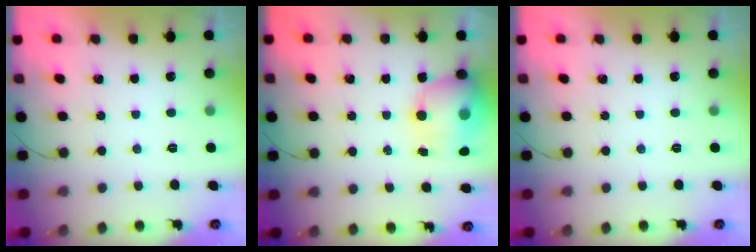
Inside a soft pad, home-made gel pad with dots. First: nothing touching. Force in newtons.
{"total": 13.1, "press": 12.7, "slide": 3.2}
{"total": 0.0}